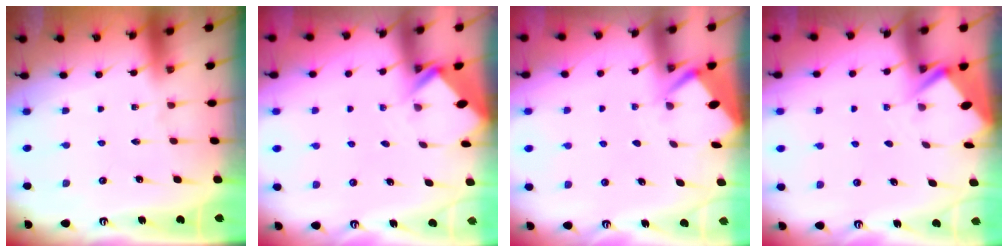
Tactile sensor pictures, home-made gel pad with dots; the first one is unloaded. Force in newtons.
{"total": 2.6, "press": 2.6, "slide": 0.2}
{"total": 2.7, "press": 2.7, "slide": 0.4}
{"total": 2.9, "press": 2.8, "slide": 0.4}